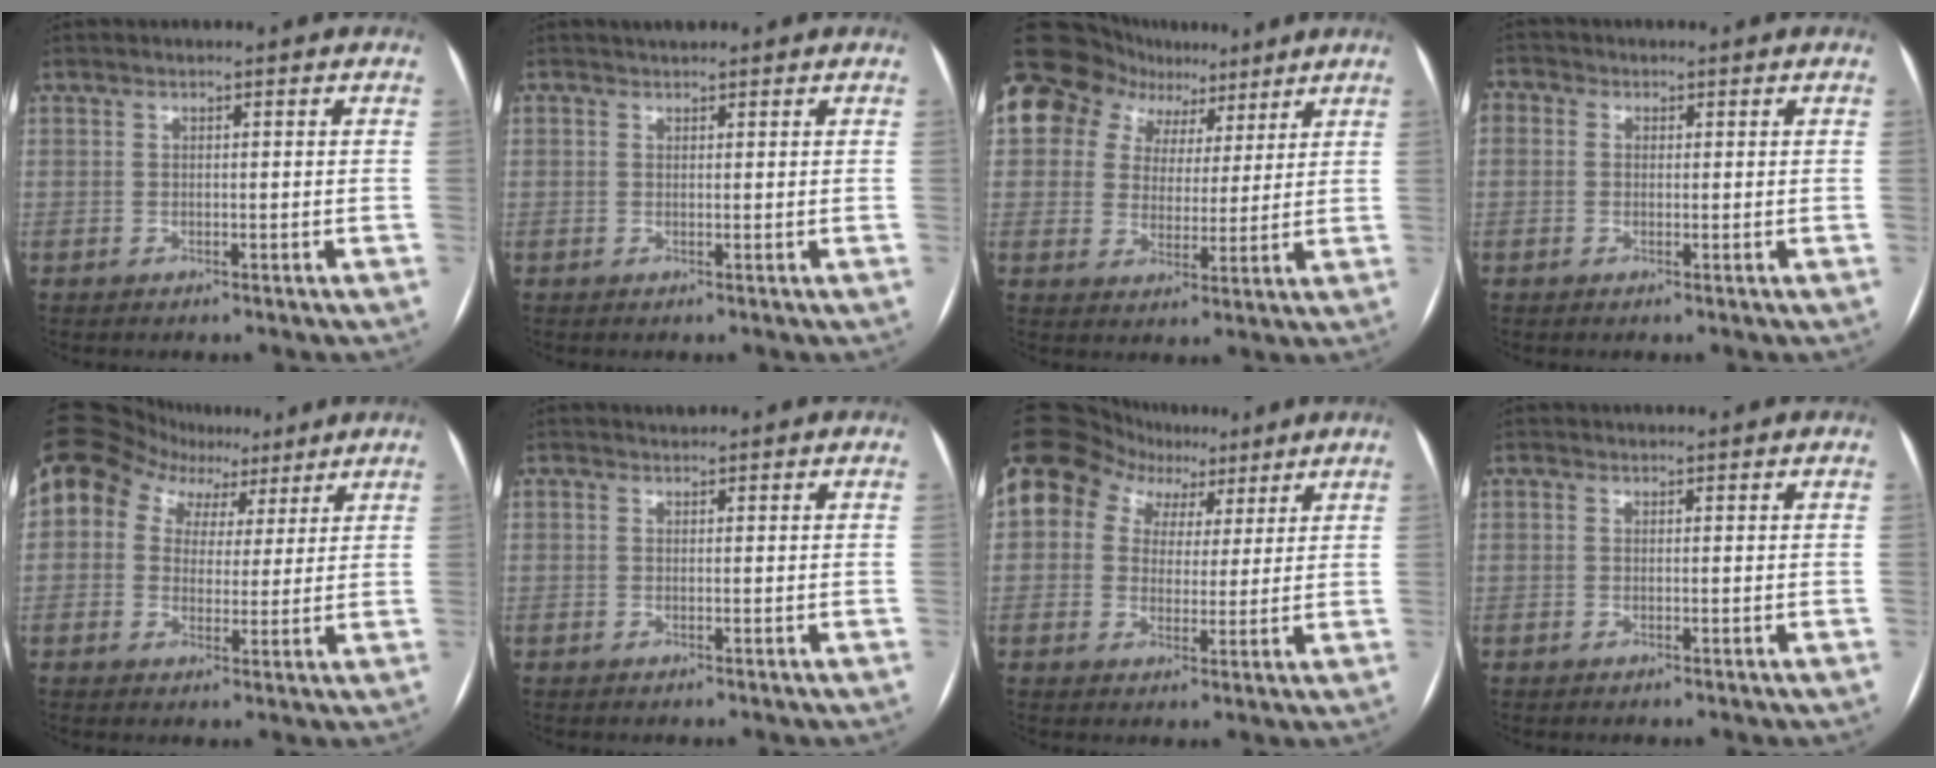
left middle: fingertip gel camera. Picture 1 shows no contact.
{"total": 1.5, "force": [1.3, 0.4, 0.4], "torque": [-0.011, 0.017, 0.025]}
{"total": 13.4, "force": [8.1, 9.6, 4.6], "torque": [-0.081, 0.054, 0.131]}
{"total": 2.7, "force": [0.6, 2.3, 1.3], "torque": [-0.031, 0.019, 0.009]}
{"total": 10.2, "force": [5.9, 7.4, 3.8], "torque": [-0.065, 0.055, 0.093]}
{"total": 0.7, "force": [0.7, 0.1, -0.1], "torque": [-0.010, 0.007, 0.016]}
{"total": 15.1, "force": [8.0, 11.4, 6.0], "torque": [-0.129, 0.072, 0.135]}
{"total": 1.4, "force": [1.3, 0.4, 0.4], "torque": [-0.013, 0.018, 0.019]}